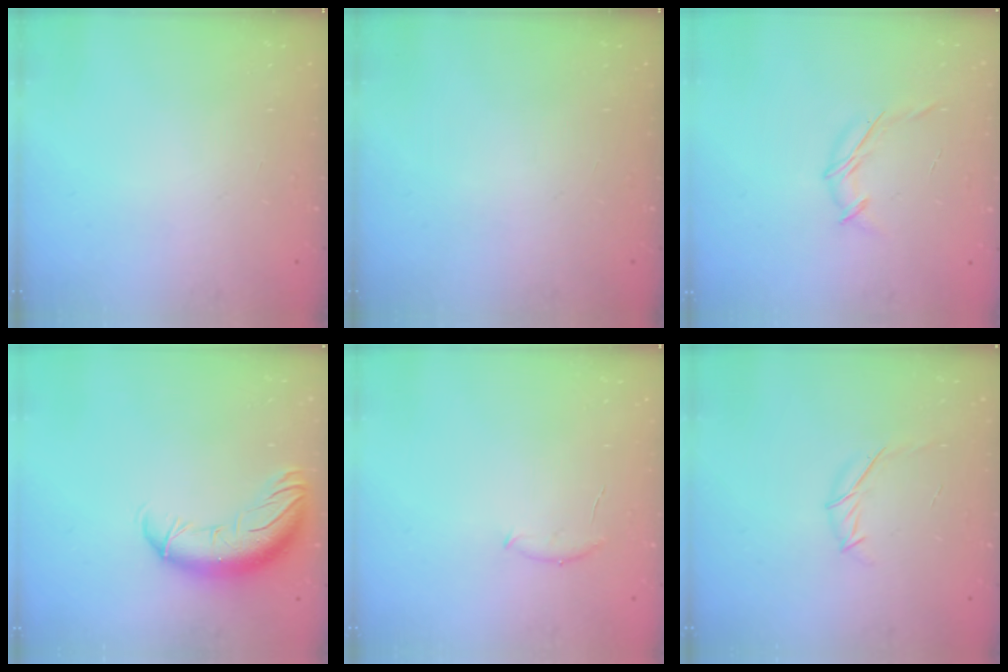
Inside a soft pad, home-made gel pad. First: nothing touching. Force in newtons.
{"total": 0.0}
{"total": 6.8, "press": 6.7, "slide": 0.9}
{"total": 12.4, "press": 12.0, "slide": 2.9}
{"total": 6.1, "press": 6.0, "slide": 1.1}
{"total": 6.0, "press": 5.9, "slide": 1.0}